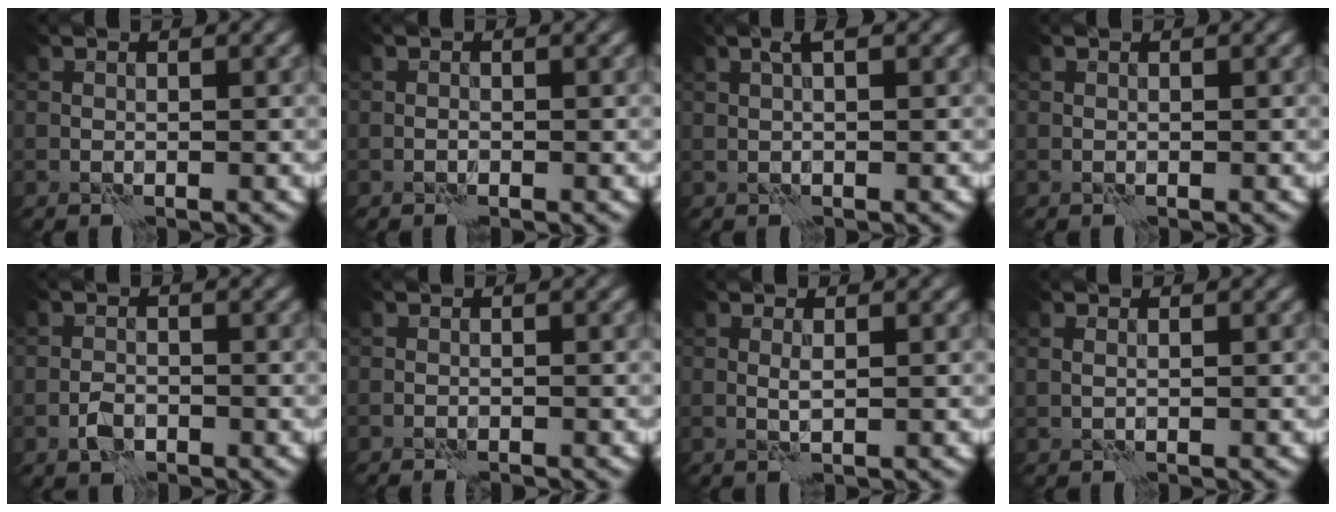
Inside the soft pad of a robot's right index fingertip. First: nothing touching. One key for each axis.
{"total": 0.0}
{"total": 1.4, "fx": 0.6, "fy": 0.2, "fz": 1.2, "tx": -0.024, "ty": 0.009, "tz": 0.012}
{"total": 0.0}
{"total": 1.8, "fx": -1.0, "fy": 1.1, "fz": 1.1, "tx": -0.019, "ty": 0.004, "tz": -0.023}
{"total": 1.3, "fx": -1.2, "fy": 0.2, "fz": 0.4, "tx": -0.004, "ty": 0.003, "tz": -0.019}
{"total": 0.8, "fx": 0.3, "fy": 0.1, "fz": 0.8, "tx": -0.018, "ty": 0.005, "tz": 0.003}
{"total": 0.6, "fx": 0.4, "fy": 0.2, "fz": 0.3, "tx": -0.010, "ty": 0.002, "tz": 0.005}